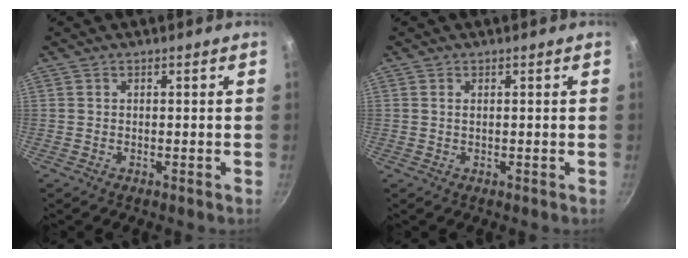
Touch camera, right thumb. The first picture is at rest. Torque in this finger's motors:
{"motor_torque": [-0.77, 0.09, -0.06, -0.07, 0.09]}